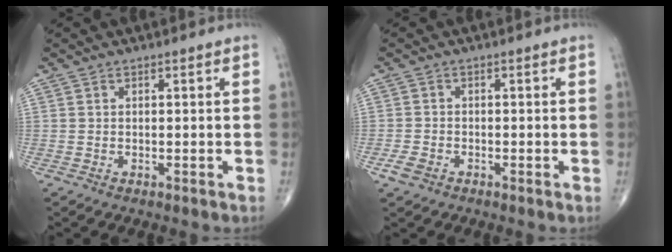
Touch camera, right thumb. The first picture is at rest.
{"total": 2.5, "force": [-1.4, 1.6, 1.4], "torque": [-0.030, 0.000, -0.027]}